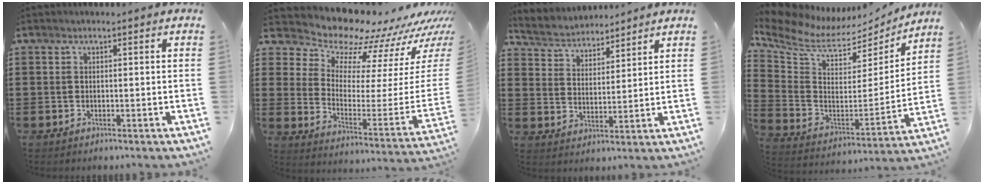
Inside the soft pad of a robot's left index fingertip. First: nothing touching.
{"total": 8.1, "force": [7.6, 2.7, 1.0], "torque": [-0.031, -0.099, 0.120]}
{"total": 3.9, "force": [3.7, 1.2, -0.4], "torque": [-0.014, -0.018, 0.063]}
{"total": 7.9, "force": [6.4, 3.3, 3.3], "torque": [-0.102, -0.047, 0.110]}